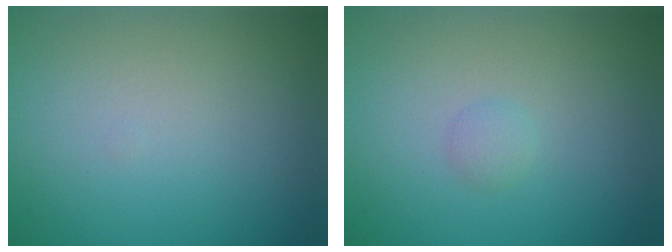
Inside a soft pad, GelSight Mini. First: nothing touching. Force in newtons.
{"total": 0.8, "press": 0.8, "slide": 0.1}